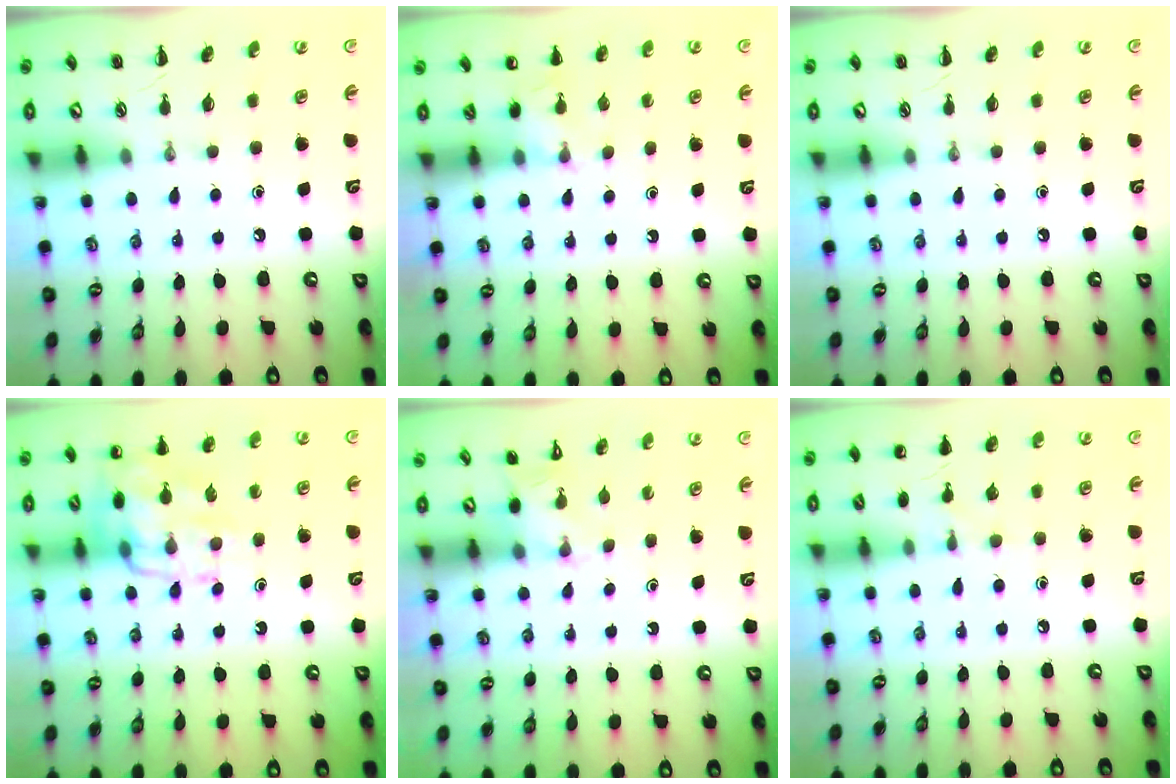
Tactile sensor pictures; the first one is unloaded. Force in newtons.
{"total": 4.8, "press": 4.6, "slide": 1.3}
{"total": 0.0}
{"total": 13.5, "press": 13.3, "slide": 2.0}
{"total": 3.5, "press": 3.3, "slide": 1.2}
{"total": 7.0, "press": 6.7, "slide": 2.1}